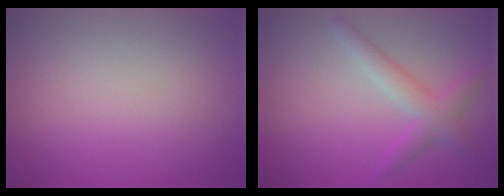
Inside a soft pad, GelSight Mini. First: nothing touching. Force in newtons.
{"total": 2.8, "press": 2.8, "slide": 0.0}